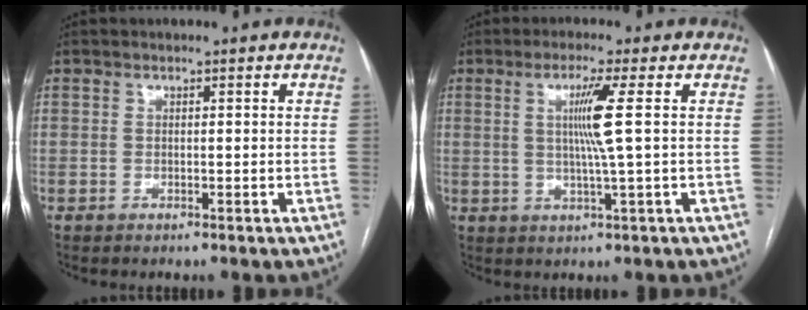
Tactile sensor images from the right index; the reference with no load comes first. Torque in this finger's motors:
{"motor_torque": [0.14, 0.00, 0.18, 0.09]}